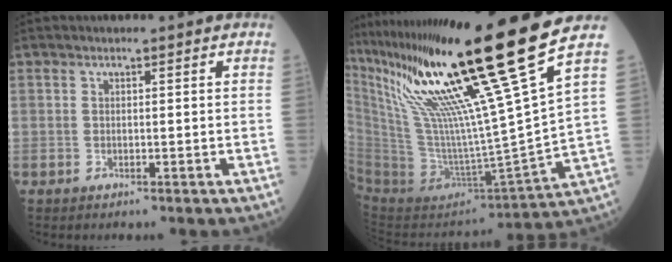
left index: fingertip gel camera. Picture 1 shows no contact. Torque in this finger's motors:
{"motor_torque": [1.51, -0.63, 1.05, 0.21]}